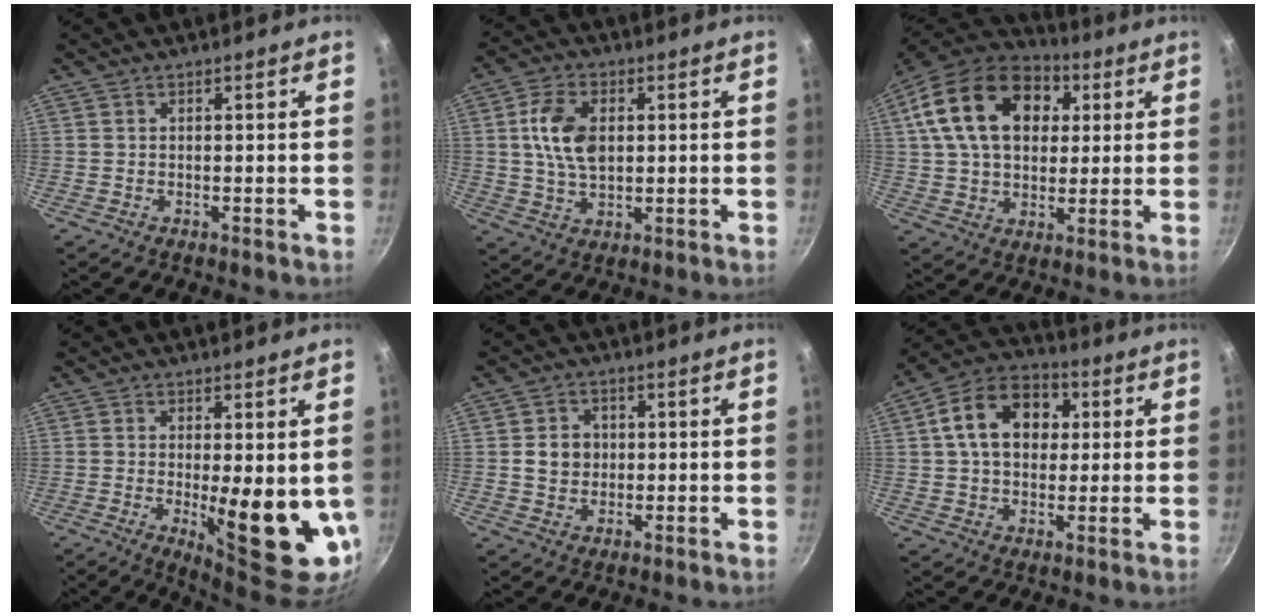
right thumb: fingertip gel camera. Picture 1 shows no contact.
{"total": 10.0, "force": [1.5, 6.3, 7.7], "torque": [-0.131, 0.002, 0.026]}
{"total": 22.1, "force": [6.8, 15.1, 14.6], "torque": [-0.235, 0.007, 0.108]}
{"total": 13.4, "force": [-1.1, 4.1, 12.7], "torque": [-0.153, -0.021, -0.002]}
{"total": 5.1, "force": [0.3, 4.4, 2.4], "torque": [-0.021, 0.005, 0.003]}
{"total": 14.6, "force": [3.0, 10.6, 9.6], "torque": [-0.131, 0.021, 0.034]}